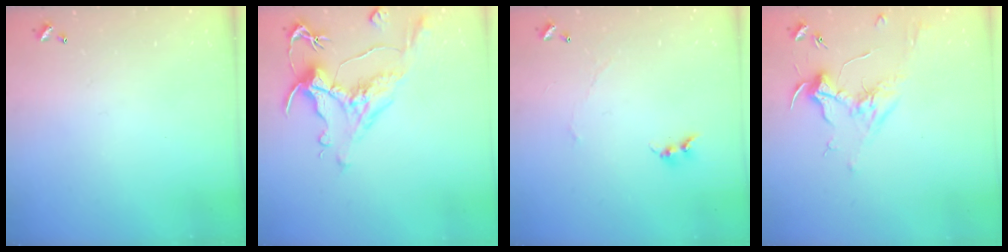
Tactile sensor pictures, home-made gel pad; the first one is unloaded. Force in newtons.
{"total": 1.7, "press": 0.9, "slide": 1.4}
{"total": 0.7, "press": 0.4, "slide": 0.6}
{"total": 1.8, "press": 1.7, "slide": 0.7}